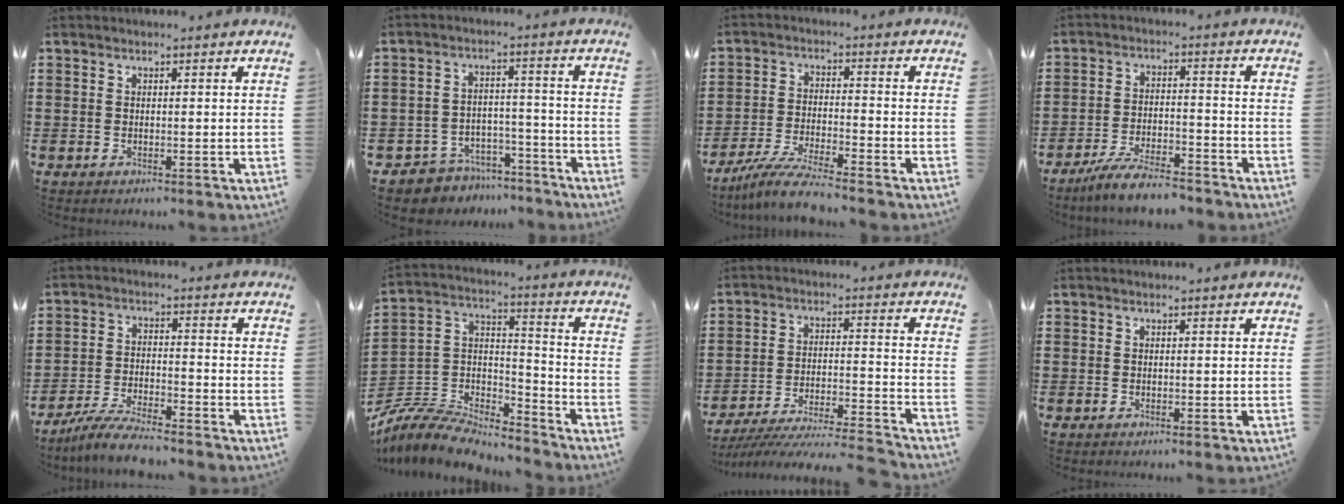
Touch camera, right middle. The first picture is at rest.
{"total": 5.8, "force": [-5.7, 1.5, -0.1], "torque": [-0.009, 0.020, -0.118]}
{"total": 6.7, "force": [-6.1, 0.0, 2.9], "torque": [-0.061, -0.008, -0.118]}
{"total": 6.5, "force": [-5.9, 0.7, 2.5], "torque": [-0.049, 0.003, -0.112]}
{"total": 6.2, "force": [-5.7, 0.5, 2.4], "torque": [-0.057, -0.004, -0.112]}
{"total": 8.9, "force": [-8.4, 2.2, 2.1], "torque": [-0.051, 0.013, -0.171]}
{"total": 6.2, "force": [-5.9, 0.3, 2.0], "torque": [-0.034, -0.009, -0.117]}
{"total": 0.0}